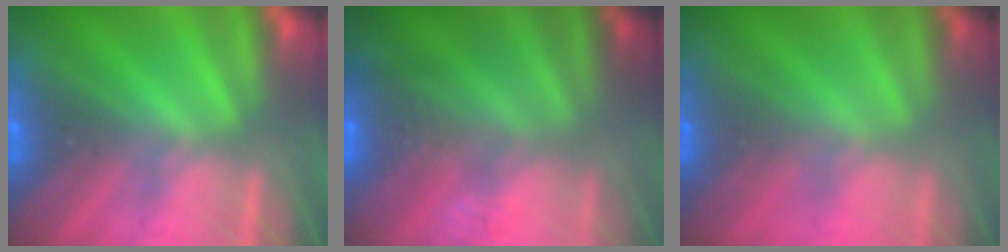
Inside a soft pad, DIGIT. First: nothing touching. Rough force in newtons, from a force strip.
{"total": 2.8}
{"total": 1.4}